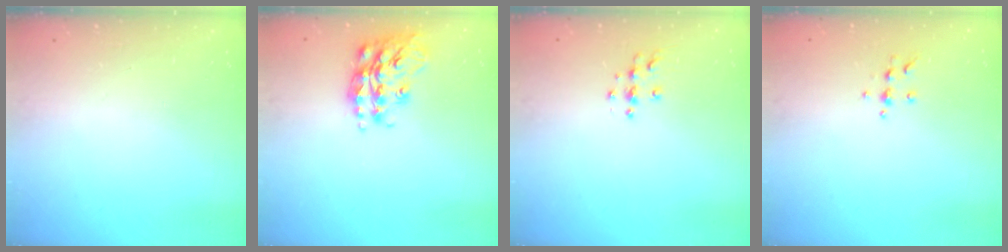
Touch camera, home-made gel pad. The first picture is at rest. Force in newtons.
{"total": 18.2, "press": 18.2, "slide": 1.2}
{"total": 5.1, "press": 5.1, "slide": 0.3}
{"total": 5.0, "press": 4.9, "slide": 0.5}